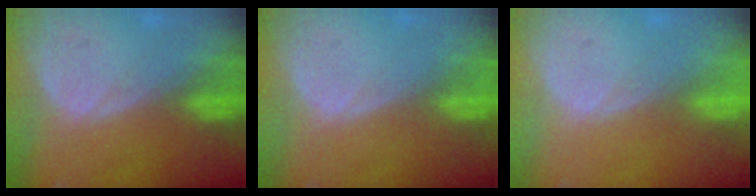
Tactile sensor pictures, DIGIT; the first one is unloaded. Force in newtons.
{"total": 0.0}
{"total": 0.0}